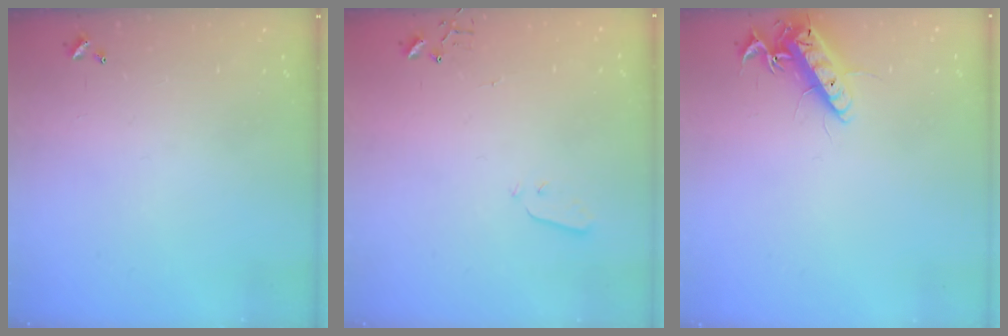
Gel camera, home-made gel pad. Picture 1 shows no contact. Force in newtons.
{"total": 3.0, "press": 3.0, "slide": 0.3}
{"total": 14.2, "press": 14.2, "slide": 1.4}